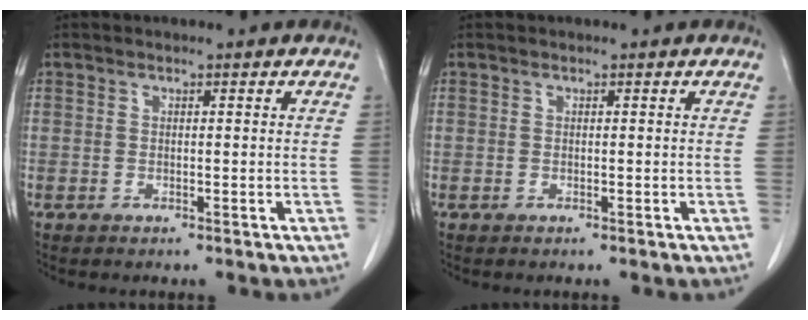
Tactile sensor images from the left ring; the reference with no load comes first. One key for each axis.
{"total": 0.0}